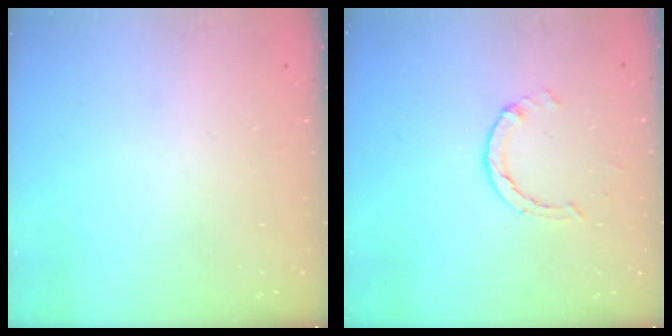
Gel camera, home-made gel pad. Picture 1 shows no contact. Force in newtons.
{"total": 1.4, "press": 1.4, "slide": 0.2}